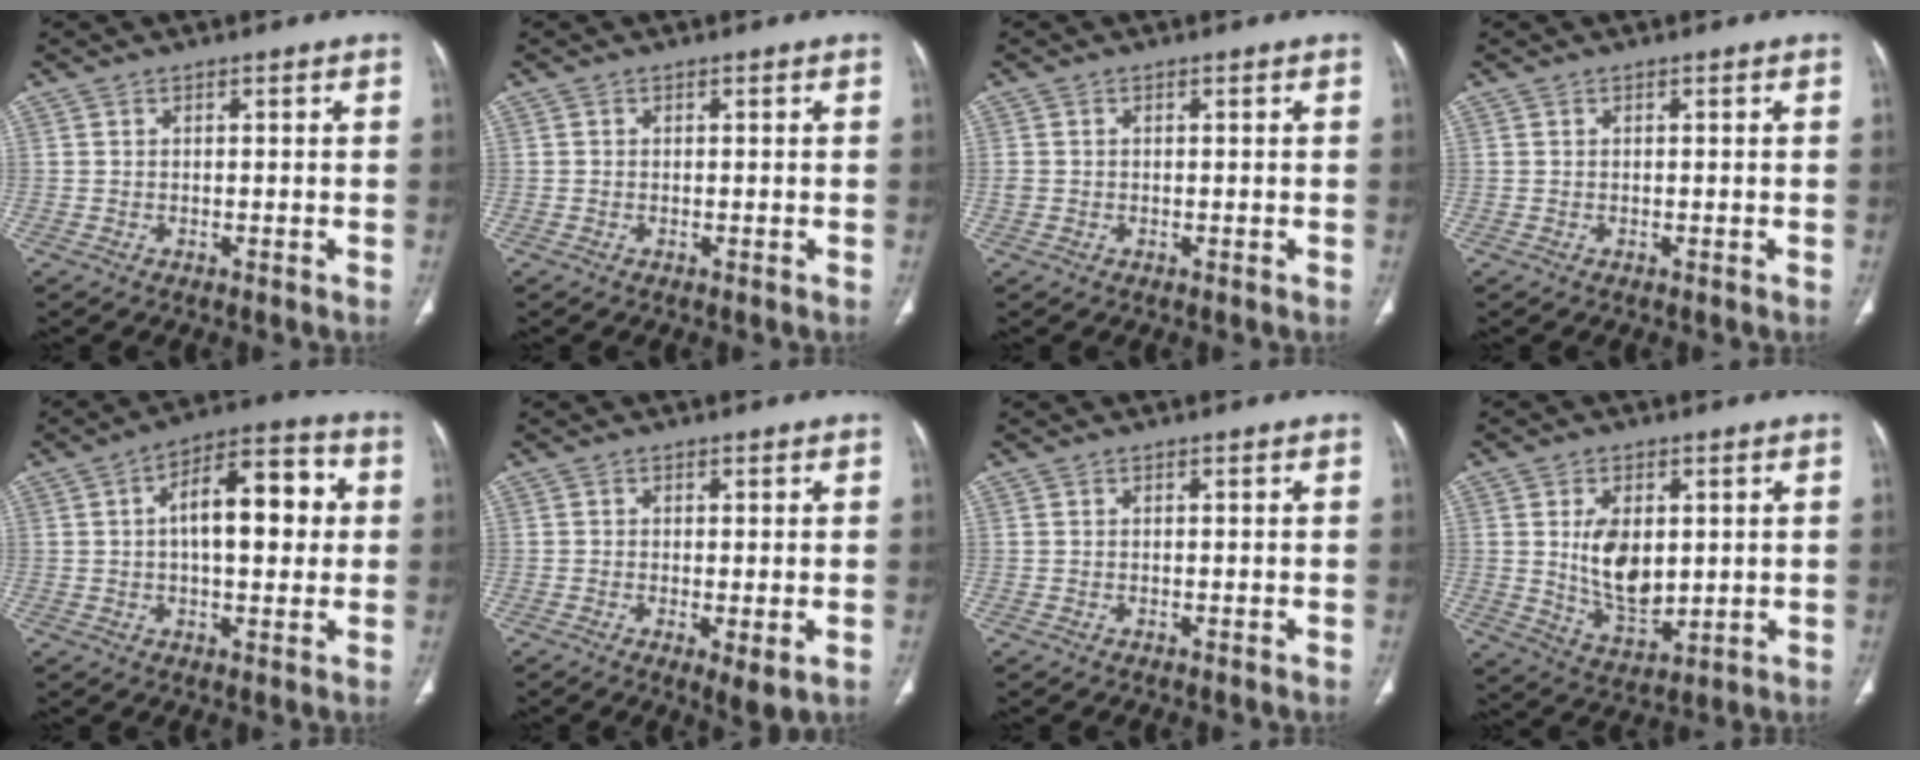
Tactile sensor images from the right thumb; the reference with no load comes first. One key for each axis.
{"total": 0.0}
{"total": 1.0, "fx": 0.0, "fy": 0.9, "fz": 0.4, "tx": -0.007, "ty": 0.002, "tz": 0.003}
{"total": 0.0}
{"total": 14.7, "fx": 2.0, "fy": 6.8, "fz": 12.8, "tx": -0.166, "ty": 0.026, "tz": 0.023}
{"total": 4.0, "fx": -0.9, "fy": 1.2, "fz": 3.7, "tx": -0.067, "ty": -0.015, "tz": -0.016}
{"total": 0.0}
{"total": 10.4, "fx": 1.4, "fy": 6.2, "fz": 8.2, "tx": -0.122, "ty": -0.020, "tz": 0.040}